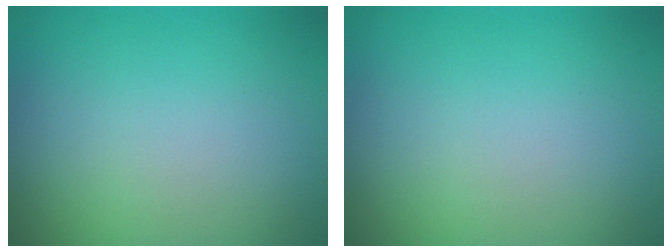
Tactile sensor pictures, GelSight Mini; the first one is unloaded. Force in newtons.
{"total": 0.0}